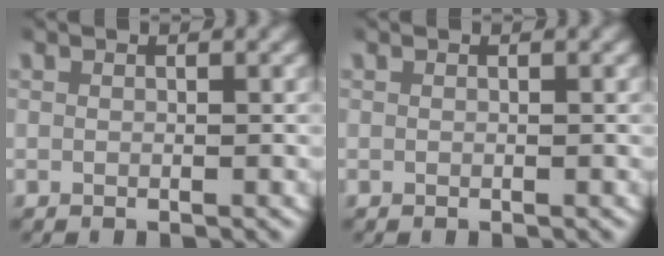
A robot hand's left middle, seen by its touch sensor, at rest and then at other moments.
{"total": 0.0}